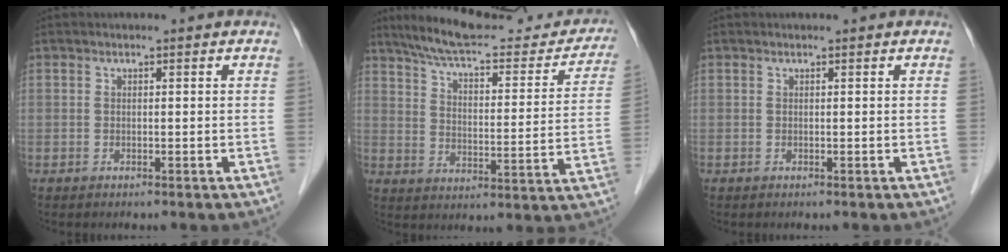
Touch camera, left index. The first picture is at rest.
{"total": 22.7, "force": [20.1, 5.1, 9.3], "torque": [-0.132, -0.007, 0.263]}
{"total": 0.0}